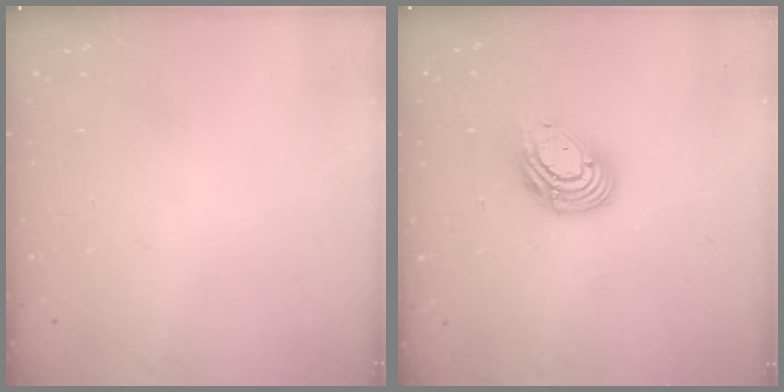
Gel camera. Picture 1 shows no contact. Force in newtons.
{"total": 10.7, "press": 10.7, "slide": 0.8}